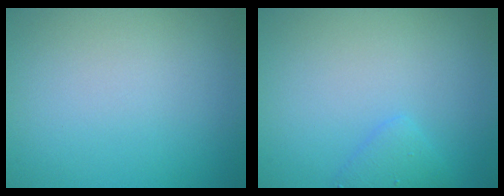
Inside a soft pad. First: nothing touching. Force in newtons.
{"total": 1.5, "press": 1.5, "slide": 0.0}